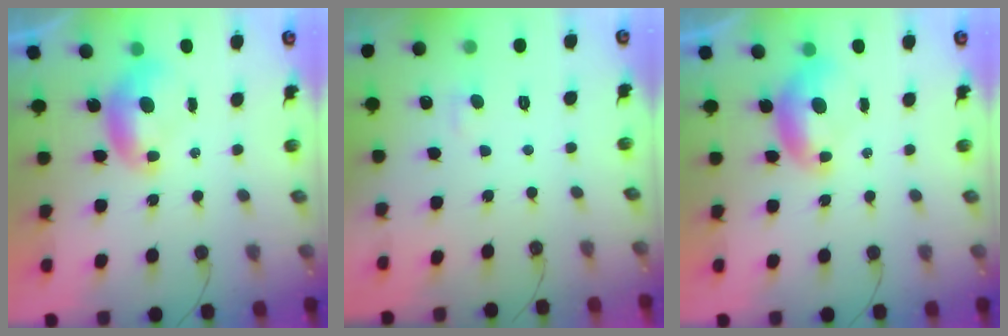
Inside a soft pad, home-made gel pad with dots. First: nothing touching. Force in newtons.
{"total": 2.1, "press": 2.1, "slide": 0.6}
{"total": 0.0}